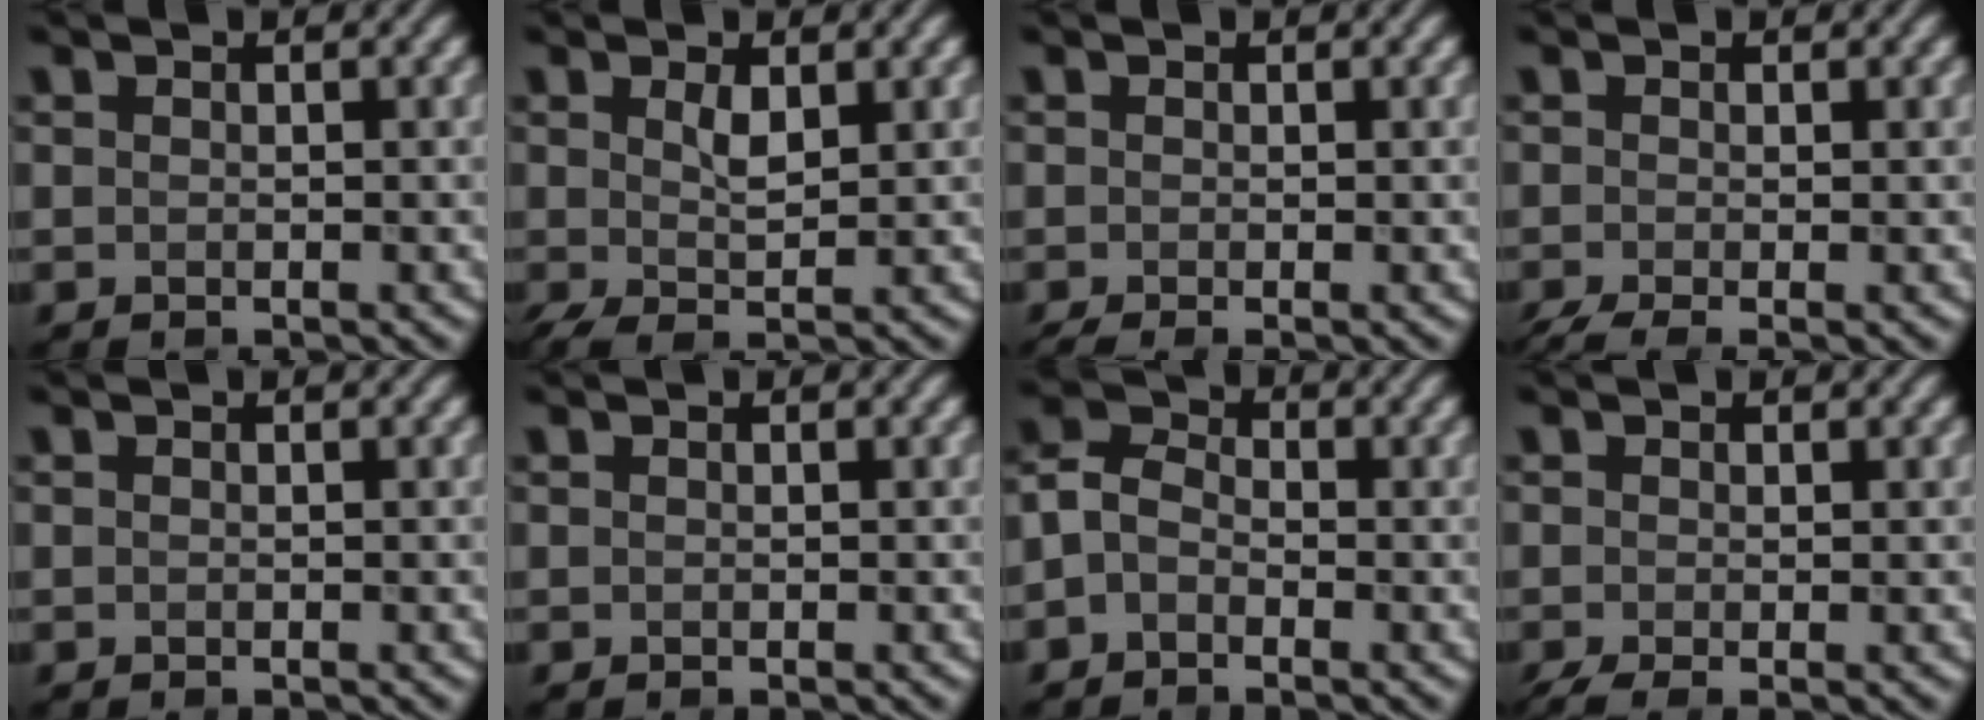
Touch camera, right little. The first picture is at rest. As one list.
[{"total": 2.5, "force": [0.5, 0.8, 2.4], "torque": [-0.052, -0.001, 0.011]}, {"total": 1.1, "force": [-0.6, 0.2, 0.9], "torque": [-0.020, -0.011, -0.015]}, {"total": 2.6, "force": [-1.5, 0.7, 2.0], "torque": [-0.041, -0.012, -0.033]}, {"total": 0.0}, {"total": 0.0}, {"total": 2.8, "force": [-1.0, 1.9, 1.8], "torque": [-0.037, 0.010, -0.032]}, {"total": 1.7, "force": [-0.7, 0.6, 1.5], "torque": [-0.034, -0.011, -0.016]}]